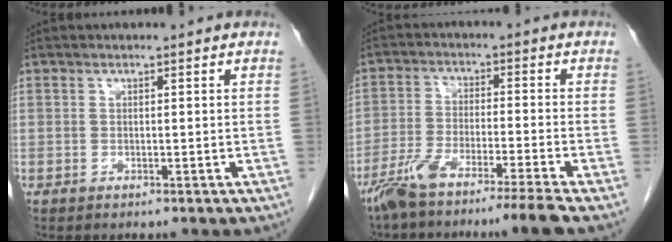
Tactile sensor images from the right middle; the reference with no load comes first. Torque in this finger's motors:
{"motor_torque": [1.14, -1.00, 0.47, 0.13]}